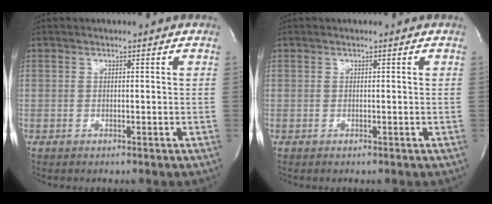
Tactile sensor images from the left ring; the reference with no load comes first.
{"total": 0.0}